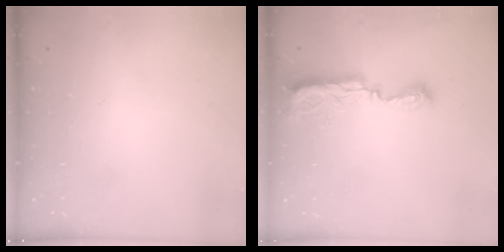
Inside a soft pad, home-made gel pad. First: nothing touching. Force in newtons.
{"total": 7.8, "press": 7.8, "slide": 0.8}